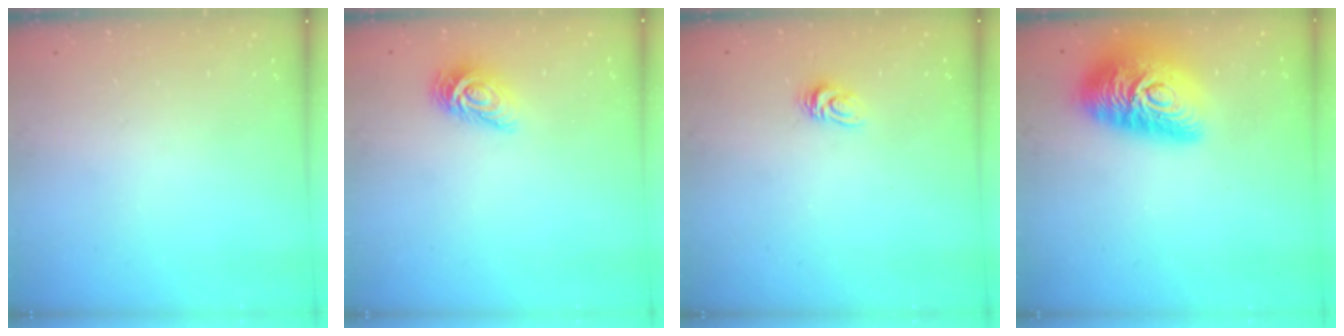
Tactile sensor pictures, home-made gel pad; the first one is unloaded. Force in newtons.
{"total": 7.7, "press": 7.6, "slide": 0.7}
{"total": 4.5, "press": 4.5, "slide": 0.2}
{"total": 18.4, "press": 18.4, "slide": 1.1}